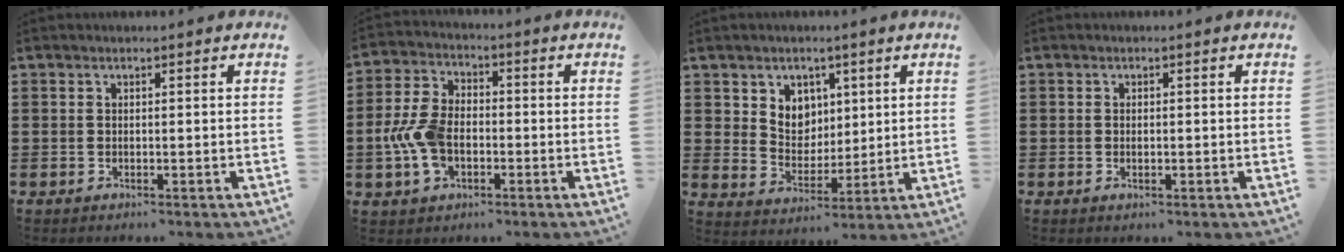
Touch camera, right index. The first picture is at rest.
{"total": 8.0, "force": [-1.7, 5.2, 5.8], "torque": [-0.152, 0.000, -0.040]}
{"total": 5.6, "force": [2.8, 4.7, 0.7], "torque": [-0.034, 0.003, 0.050]}
{"total": 0.9, "force": [-0.1, 0.4, 0.8], "torque": [-0.015, 0.000, -0.002]}